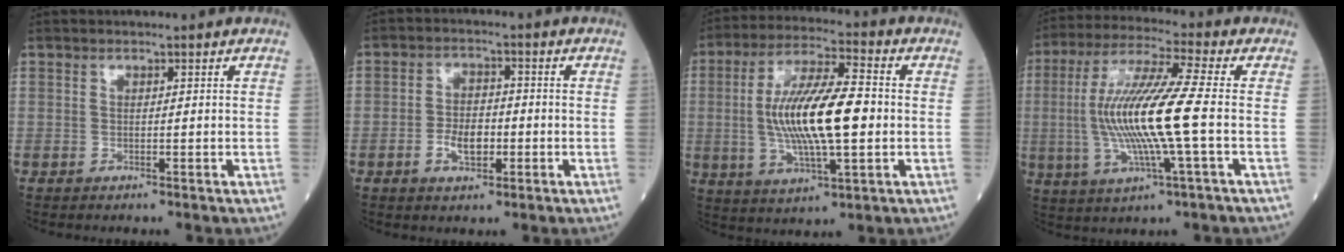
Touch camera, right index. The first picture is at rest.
{"total": 4.7, "force": [-1.4, 2.5, 3.7], "torque": [-0.071, 0.005, -0.022]}
{"total": 14.8, "force": [-0.4, 3.2, 14.4], "torque": [-0.279, 0.005, -0.003]}
{"total": 14.2, "force": [-1.0, 0.2, 14.2], "torque": [-0.292, 0.003, -0.022]}